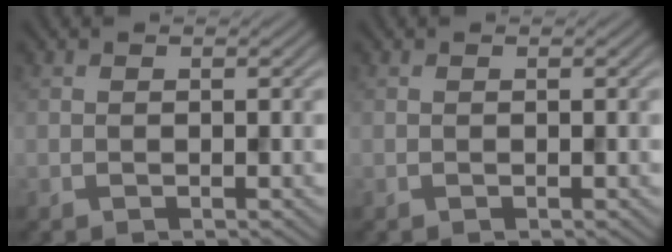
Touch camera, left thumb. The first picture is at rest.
{"total": 0.0}